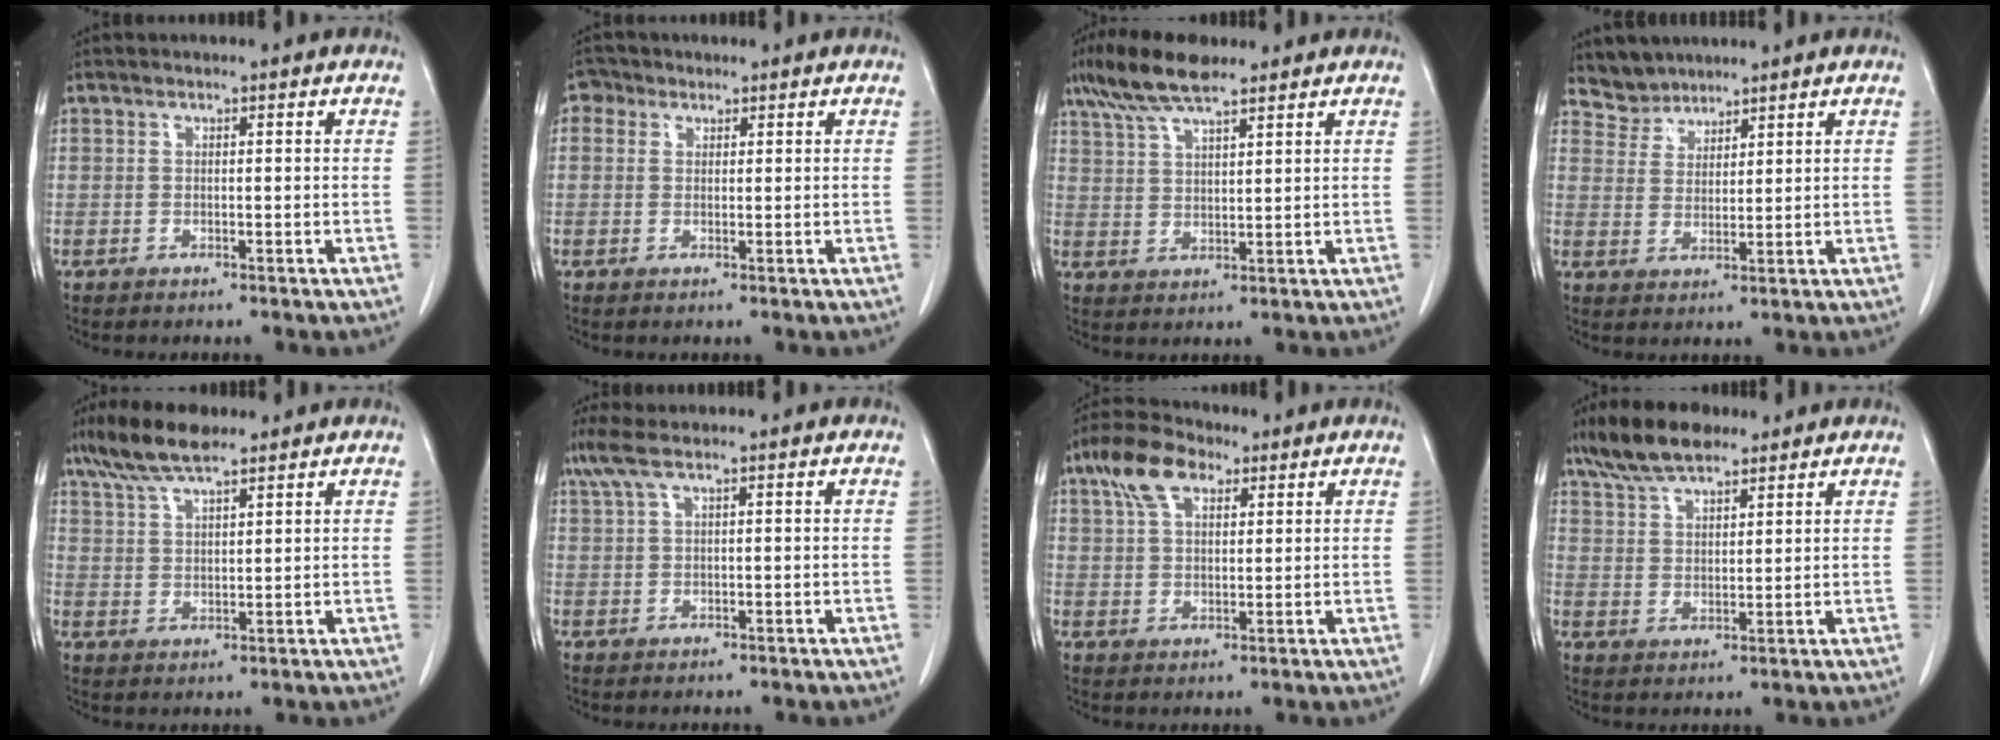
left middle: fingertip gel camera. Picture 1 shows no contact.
{"total": 2.3, "force": [1.1, 1.9, 0.6], "torque": [-0.010, 0.007, 0.013]}
{"total": 8.7, "force": [6.6, 1.9, 5.3], "torque": [-0.114, 0.018, 0.122]}
{"total": 4.0, "force": [3.6, 1.6, -0.6], "torque": [0.015, 0.006, 0.072]}
{"total": 8.1, "force": [6.2, 1.8, 4.9], "torque": [-0.104, 0.016, 0.115]}
{"total": 3.1, "force": [1.9, 0.2, 2.4], "torque": [-0.069, 0.023, 0.048]}
{"total": 7.5, "force": [4.0, 3.7, 5.0], "torque": [-0.107, 0.023, 0.075]}
{"total": 8.7, "force": [6.8, 2.8, 4.6], "torque": [-0.094, 0.018, 0.126]}